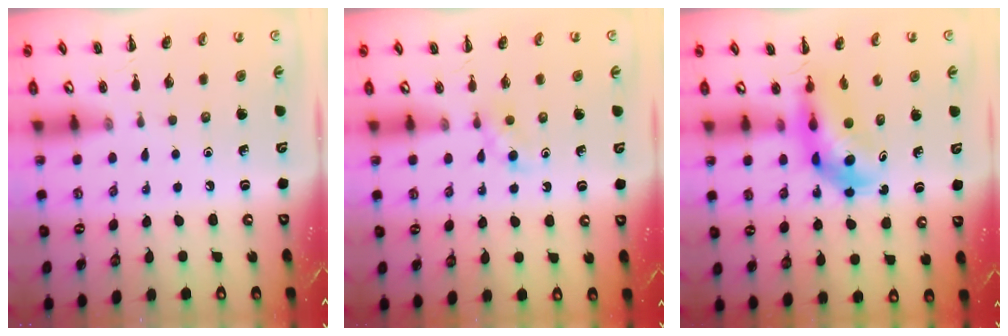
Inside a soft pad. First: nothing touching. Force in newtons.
{"total": 3.3, "press": 3.1, "slide": 0.9}
{"total": 6.1, "press": 6.0, "slide": 0.9}